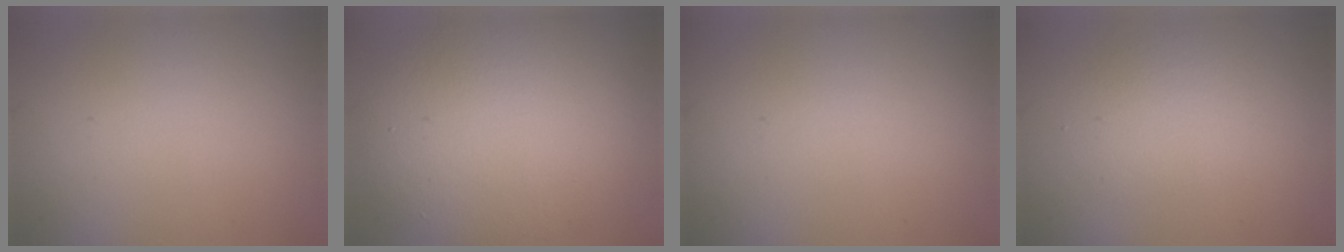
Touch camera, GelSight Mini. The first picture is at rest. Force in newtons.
{"total": 9.7, "press": 9.6, "slide": 0.8}
{"total": 0.0}
{"total": 2.1, "press": 2.1, "slide": 0.0}